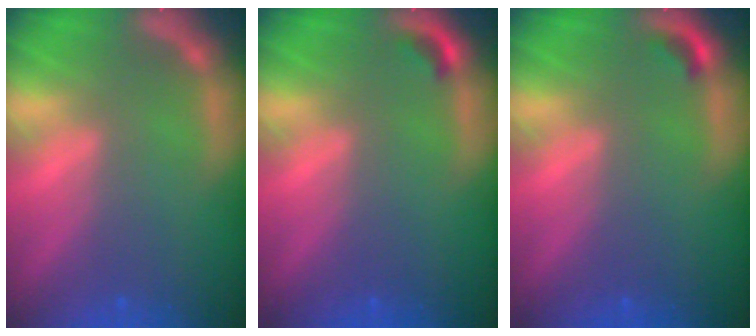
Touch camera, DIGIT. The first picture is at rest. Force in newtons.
{"total": 0.9}
{"total": 0.9}